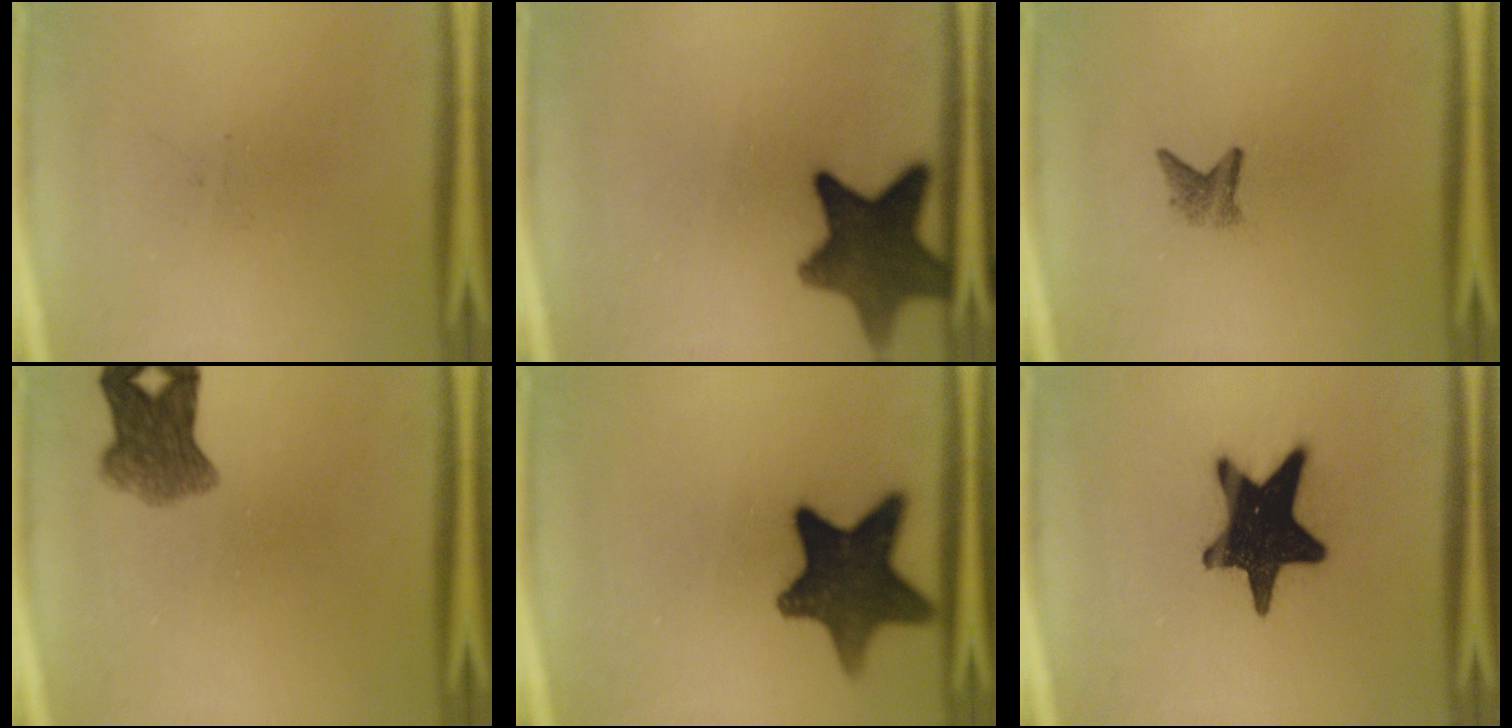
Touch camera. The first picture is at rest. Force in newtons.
{"total": 11.6}
{"total": 2.0}
{"total": 6.5}
{"total": 14.4}
{"total": 19.3}